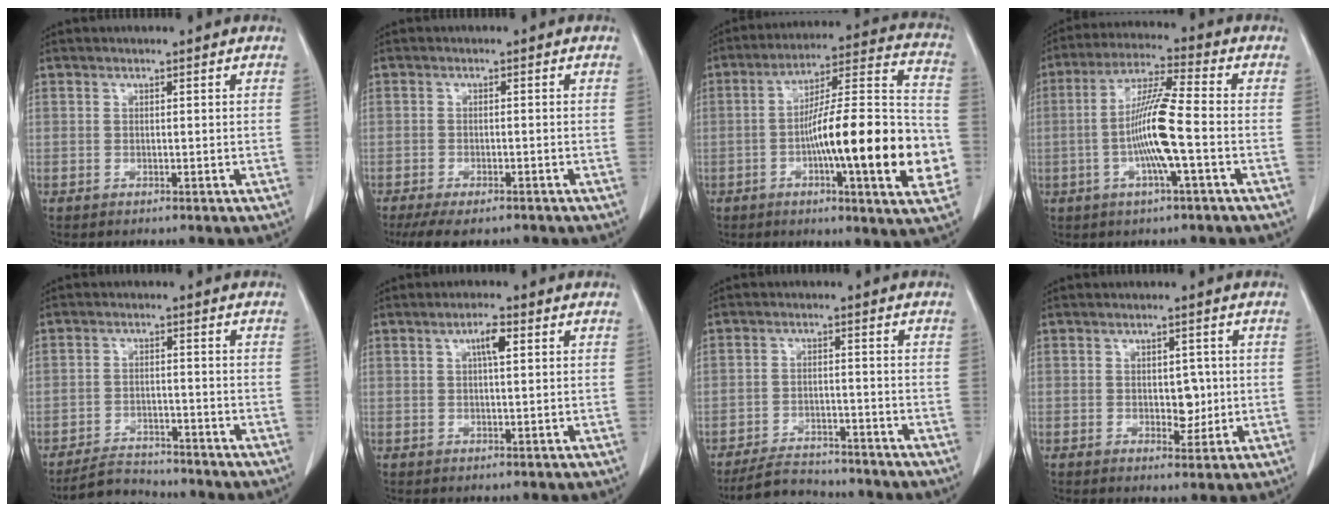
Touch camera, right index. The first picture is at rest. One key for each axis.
{"total": 7.5, "fx": -6.0, "fy": 2.2, "fz": 4.0, "tx": -0.057, "ty": -0.010, "tz": -0.089}
{"total": 22.7, "fx": -5.0, "fy": 2.4, "fz": 22.0, "tx": -0.292, "ty": 0.010, "tz": -0.073}
{"total": 10.6, "fx": -2.1, "fy": 0.1, "fz": 10.4, "tx": -0.203, "ty": 0.003, "tz": -0.046}
{"total": 5.4, "fx": -5.2, "fy": 1.2, "fz": 0.2, "tx": -0.006, "ty": -0.007, "tz": -0.089}
{"total": 3.1, "fx": 1.0, "fy": 0.6, "fz": 2.9, "tx": -0.052, "ty": 0.003, "tz": 0.017}
{"total": 7.4, "fx": -7.0, "fy": 1.9, "fz": 1.3, "tx": -0.022, "ty": -0.004, "tz": -0.114}
{"total": 3.8, "fx": -0.1, "fy": 2.3, "fz": 3.0, "tx": -0.036, "ty": 0.000, "tz": 0.005}